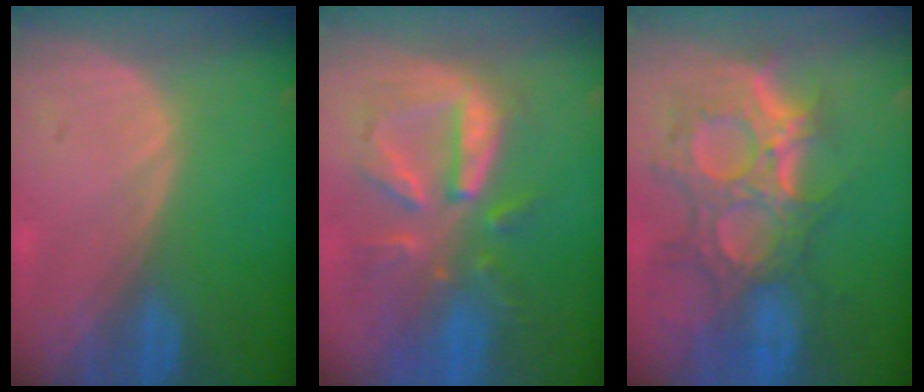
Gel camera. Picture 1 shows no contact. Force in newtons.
{"total": 9.9, "press": 9.0, "slide": 4.1}
{"total": 12.0, "press": 10.8, "slide": 5.3}